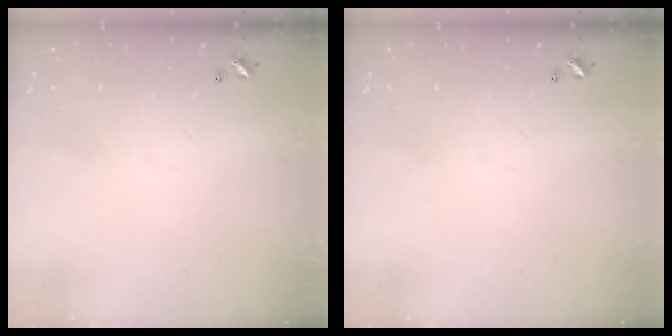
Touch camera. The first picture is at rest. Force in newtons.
{"total": 0.0}